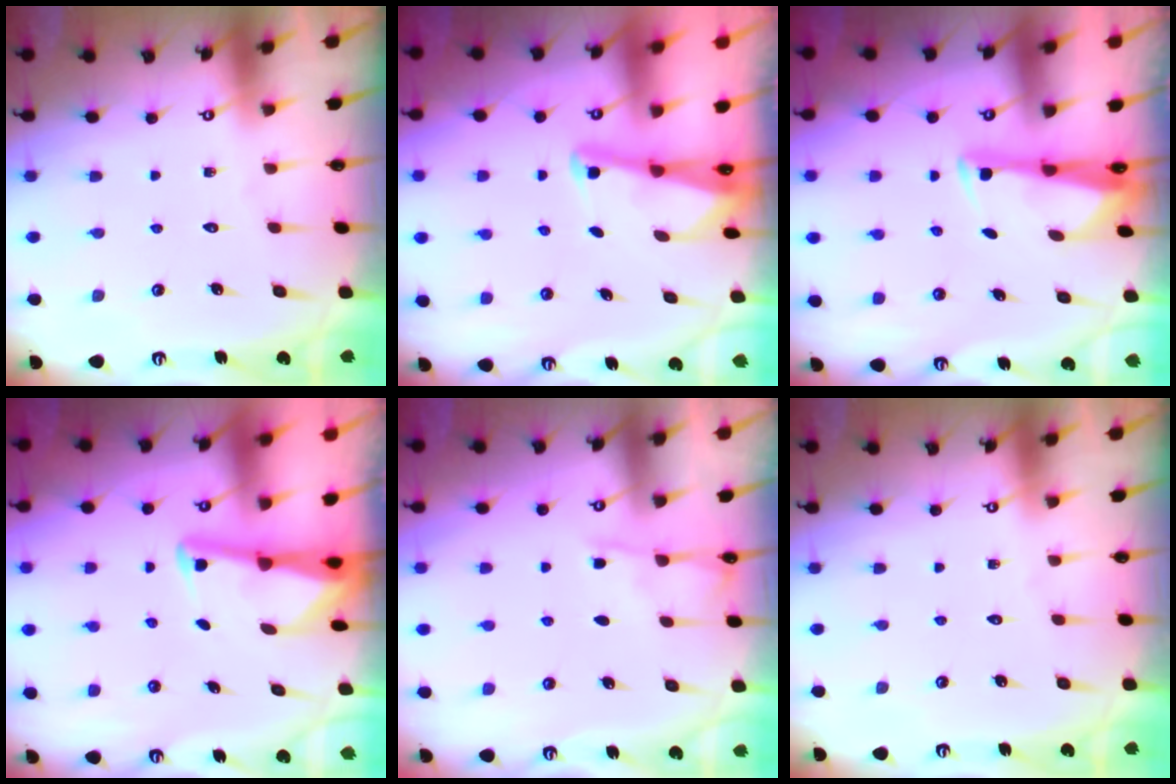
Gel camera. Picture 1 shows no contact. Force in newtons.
{"total": 2.0, "press": 2.0, "slide": 0.3}
{"total": 2.9, "press": 2.8, "slide": 0.9}
{"total": 3.1, "press": 3.1, "slide": 0.4}
{"total": 3.4, "press": 3.4, "slide": 0.5}
{"total": 0.0}